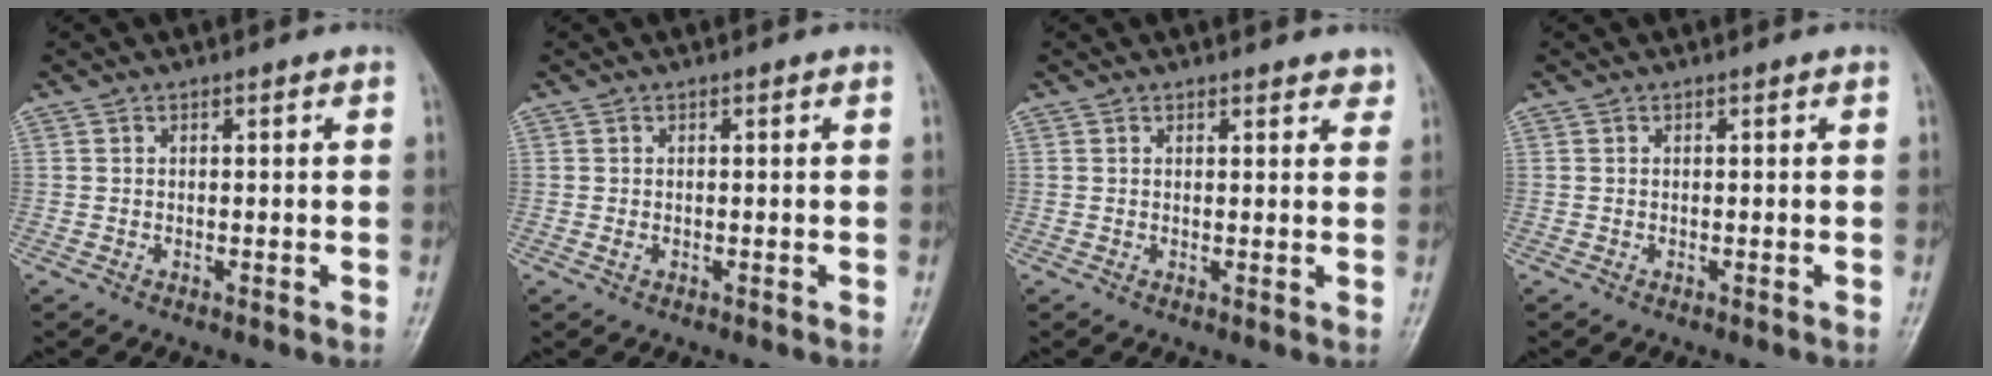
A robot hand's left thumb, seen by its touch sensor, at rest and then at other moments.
{"total": 0.6, "force": [-0.1, 0.4, 0.5], "torque": [-0.007, 0.004, 0.002]}
{"total": 2.5, "force": [2.2, 1.0, 0.9], "torque": [0.009, -0.007, 0.020]}
{"total": 0.0}